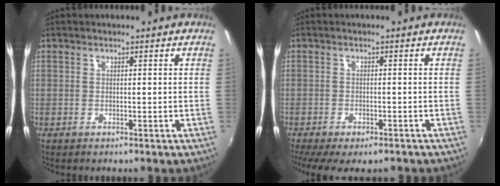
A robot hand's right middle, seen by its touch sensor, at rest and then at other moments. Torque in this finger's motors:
{"motor_torque": [1.17, -0.97, 0.33, 0.07]}